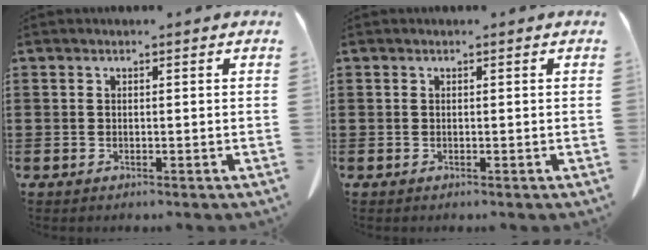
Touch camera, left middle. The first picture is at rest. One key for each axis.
{"total": 0.0}